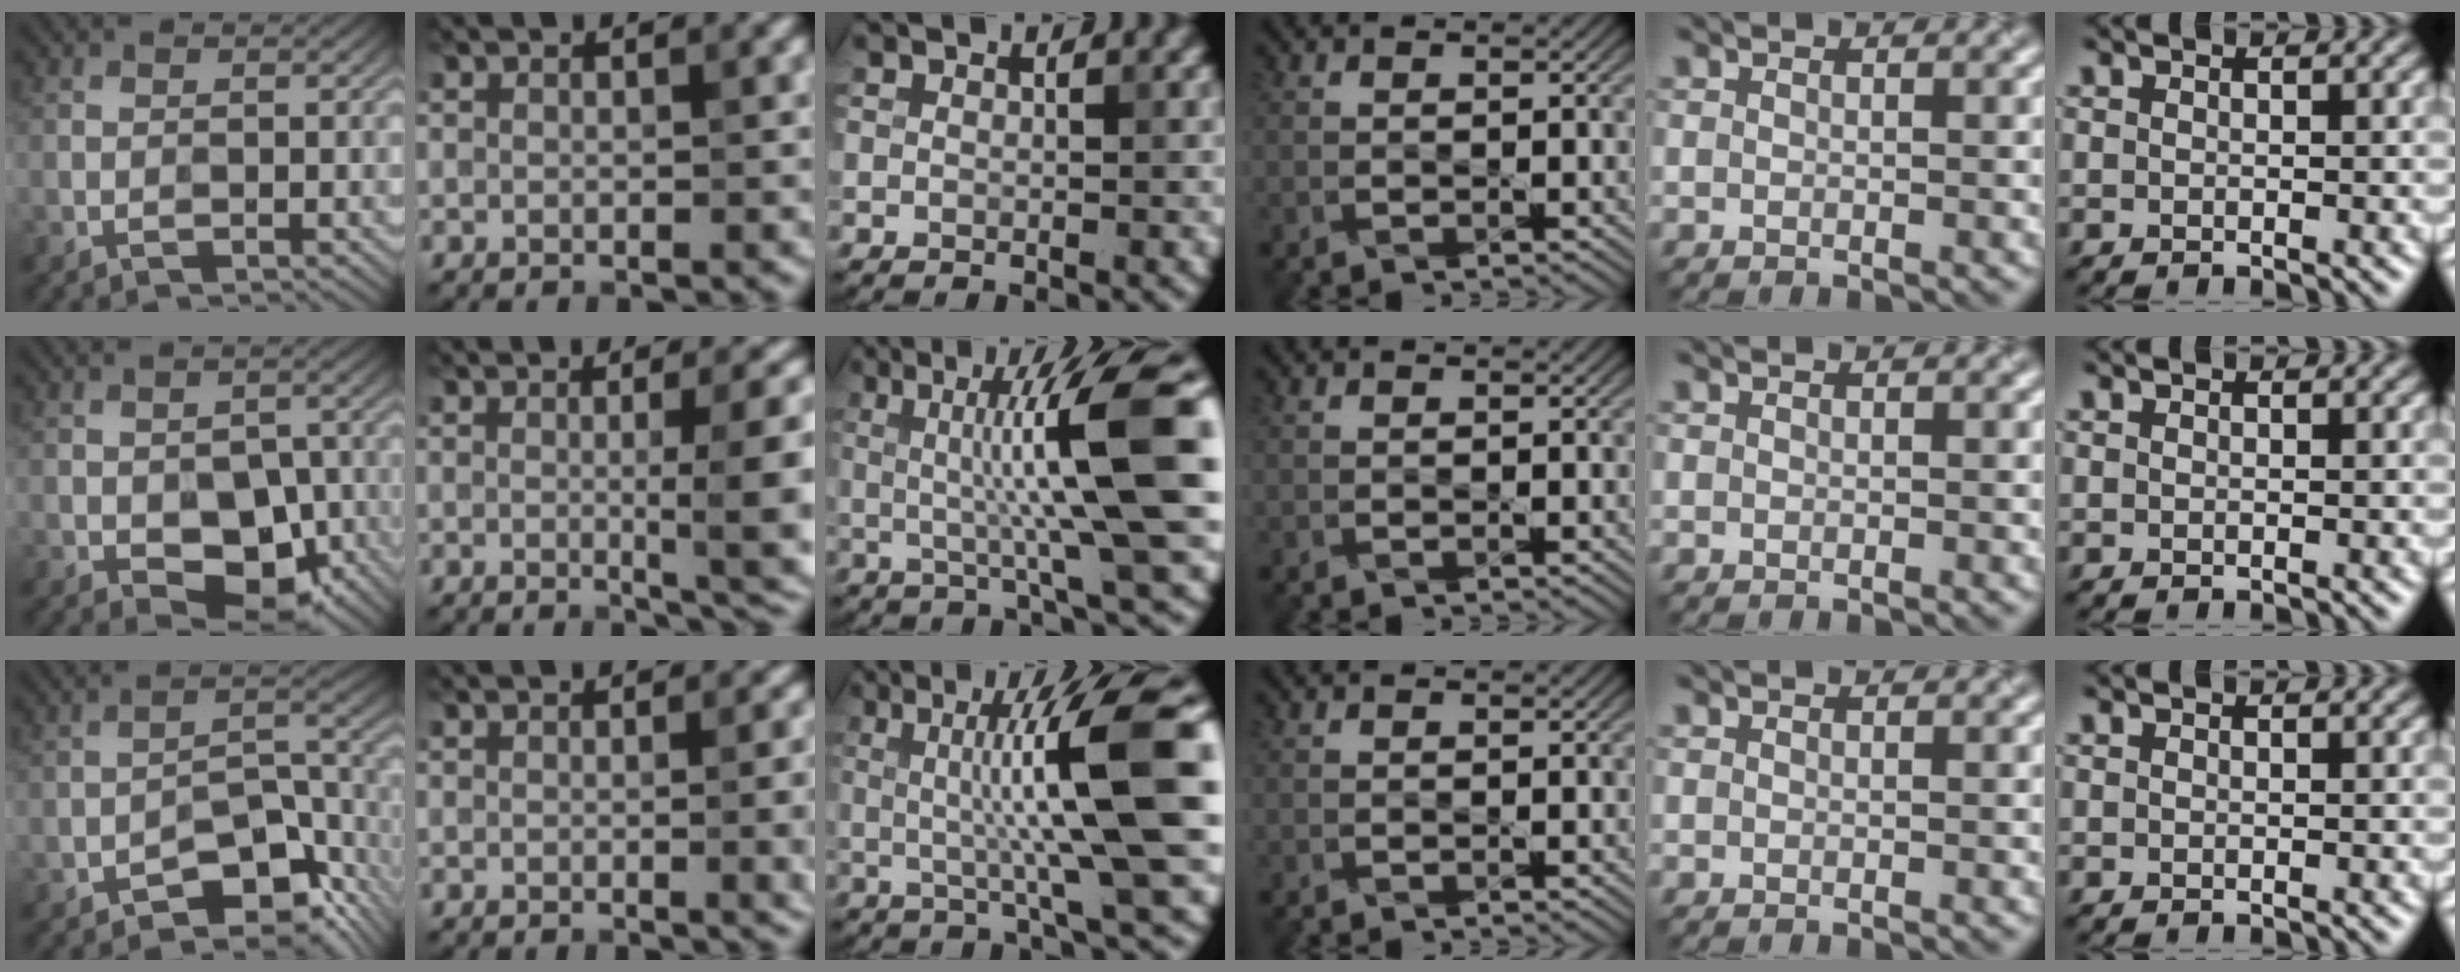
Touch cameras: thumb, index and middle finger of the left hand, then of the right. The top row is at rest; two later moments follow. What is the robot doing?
{"motion": "shake", "object": "plastic piggy bank"}